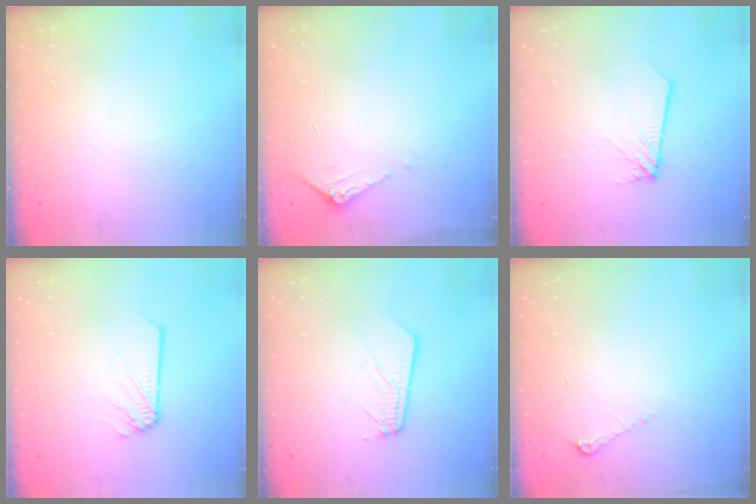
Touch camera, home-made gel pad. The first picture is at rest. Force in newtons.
{"total": 5.0, "press": 5.0, "slide": 0.5}
{"total": 2.7, "press": 2.7, "slide": 0.2}
{"total": 1.2, "press": 1.2, "slide": 0.1}
{"total": 3.8, "press": 3.8, "slide": 0.3}
{"total": 4.9, "press": 4.9, "slide": 0.7}